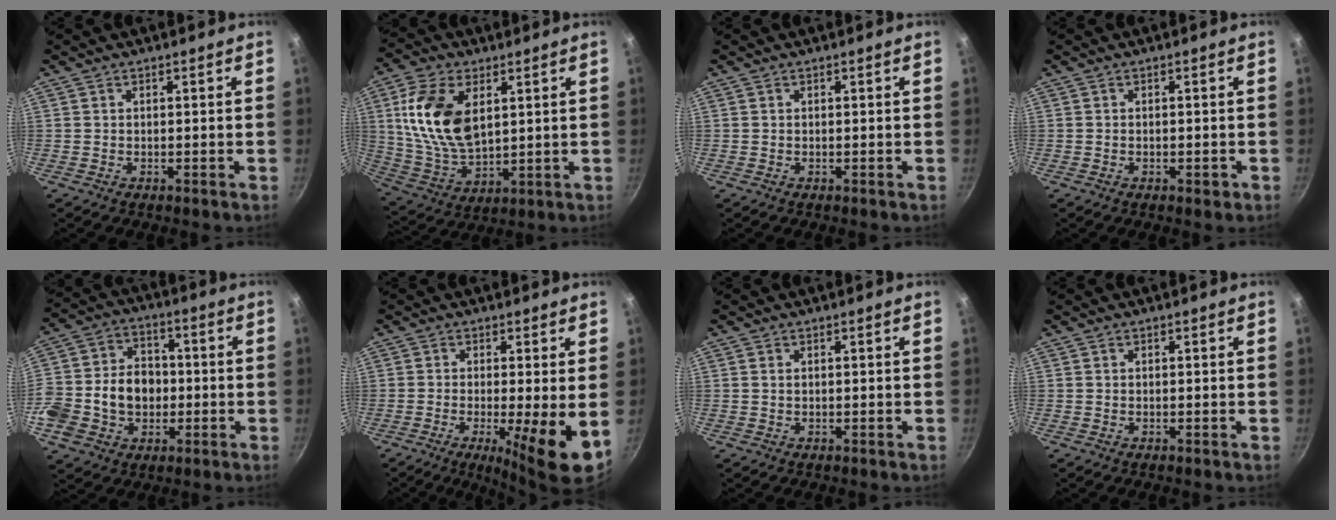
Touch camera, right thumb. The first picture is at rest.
{"total": 16.3, "force": [4.2, 9.6, 12.5], "torque": [-0.225, -0.016, 0.091]}
{"total": 0.0}
{"total": 1.2, "force": [-0.5, 0.7, 0.9], "torque": [-0.012, 0.003, -0.007]}
{"total": 17.9, "force": [-2.4, 13.9, 11.0], "torque": [-0.204, 0.037, -0.045]}
{"total": 8.9, "force": [-1.5, 1.1, 8.7], "torque": [-0.141, -0.011, -0.022]}
{"total": 0.6, "force": [0.2, 0.4, 0.5], "torque": [-0.009, 0.001, 0.003]}
{"total": 0.0}